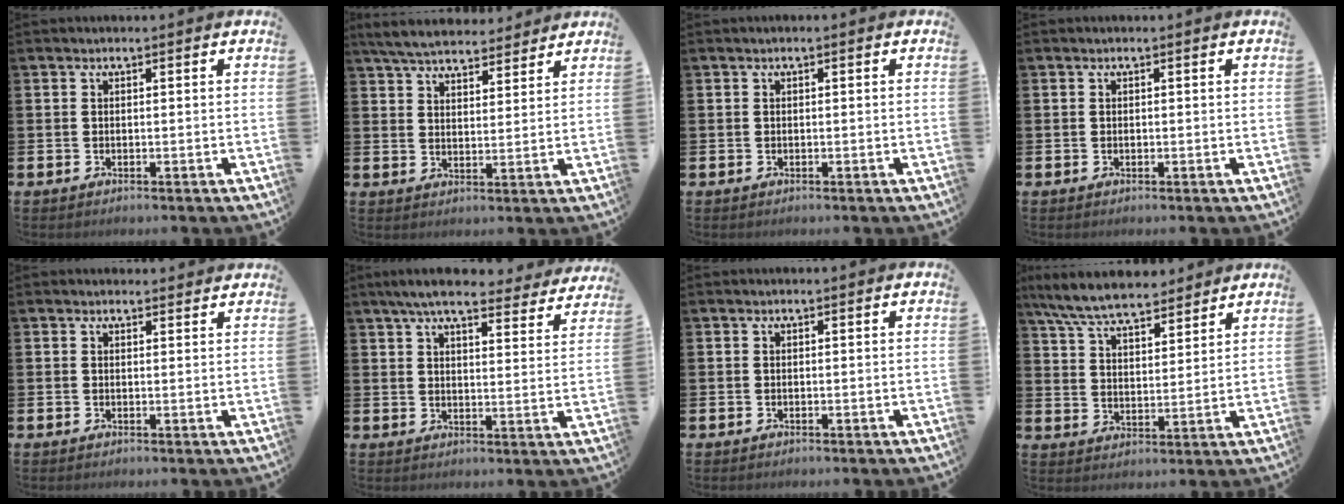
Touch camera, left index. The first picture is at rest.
{"total": 6.0, "force": [5.8, 1.4, 1.2], "torque": [-0.046, -0.021, 0.105]}
{"total": 0.0}
{"total": 0.0}
{"total": 1.1, "force": [1.0, 0.4, 0.0], "torque": [0.010, -0.001, 0.017]}
{"total": 7.4, "force": [6.7, 1.2, 2.9], "torque": [-0.064, -0.030, 0.118]}
{"total": 0.0}
{"total": 8.0, "force": [7.4, 1.5, 2.5], "torque": [-0.079, -0.032, 0.136]}